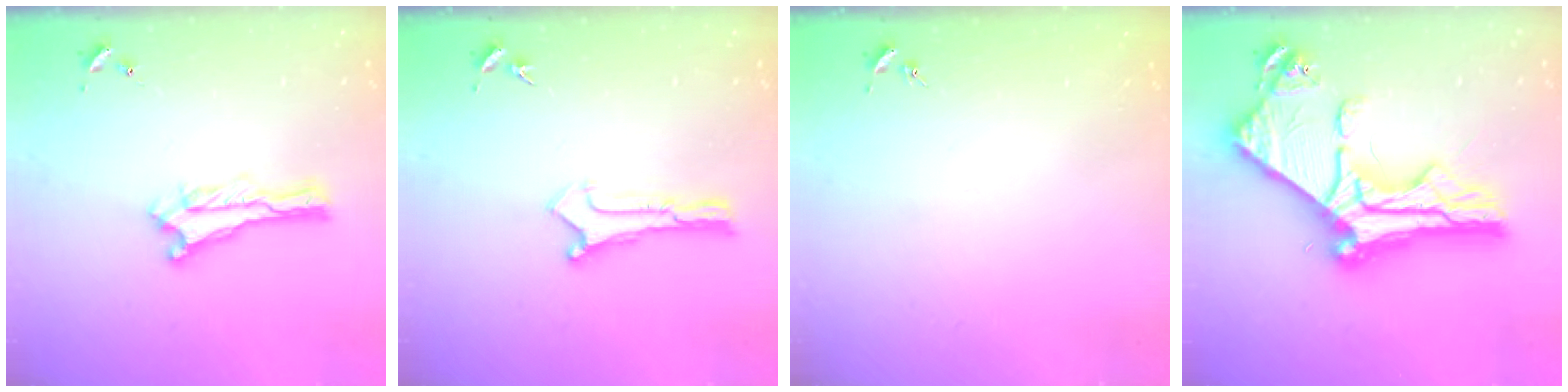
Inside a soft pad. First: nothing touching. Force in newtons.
{"total": 0.0}
{"total": 0.0}
{"total": 16.5, "press": 16.4, "slide": 1.9}